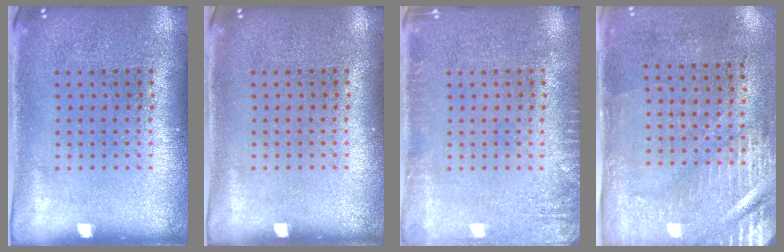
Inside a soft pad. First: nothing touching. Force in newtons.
{"total": 0.0}
{"total": 1.6, "press": 1.6, "slide": 0.2}
{"total": 3.0, "press": 2.5, "slide": 1.6}